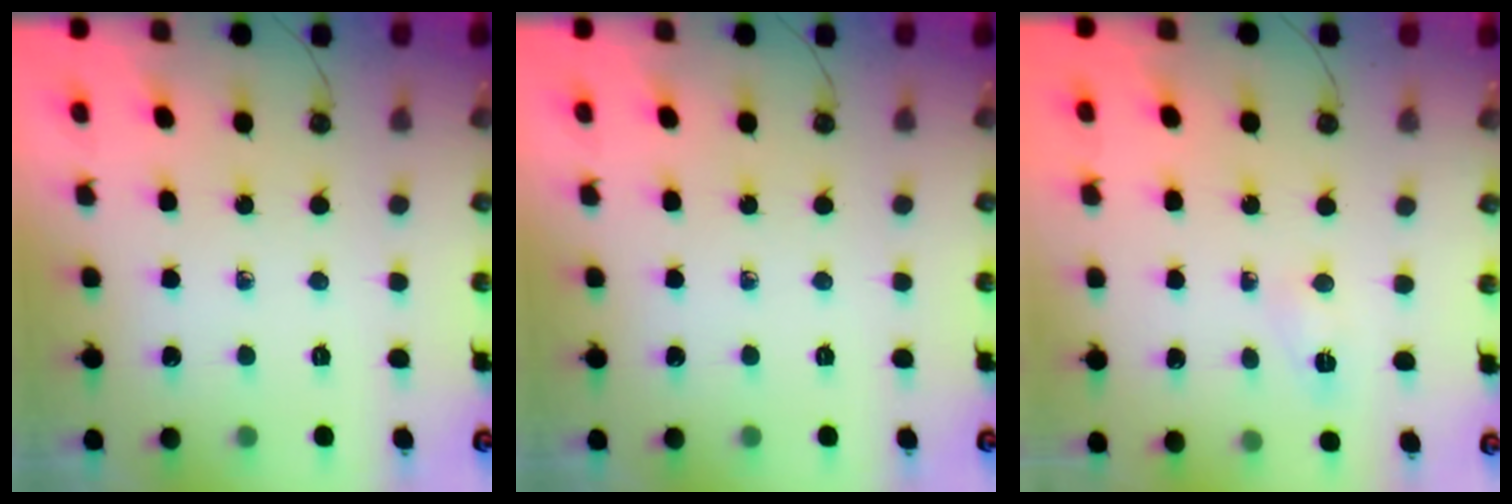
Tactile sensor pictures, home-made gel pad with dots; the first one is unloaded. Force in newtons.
{"total": 0.0}
{"total": 2.7, "press": 2.4, "slide": 1.1}